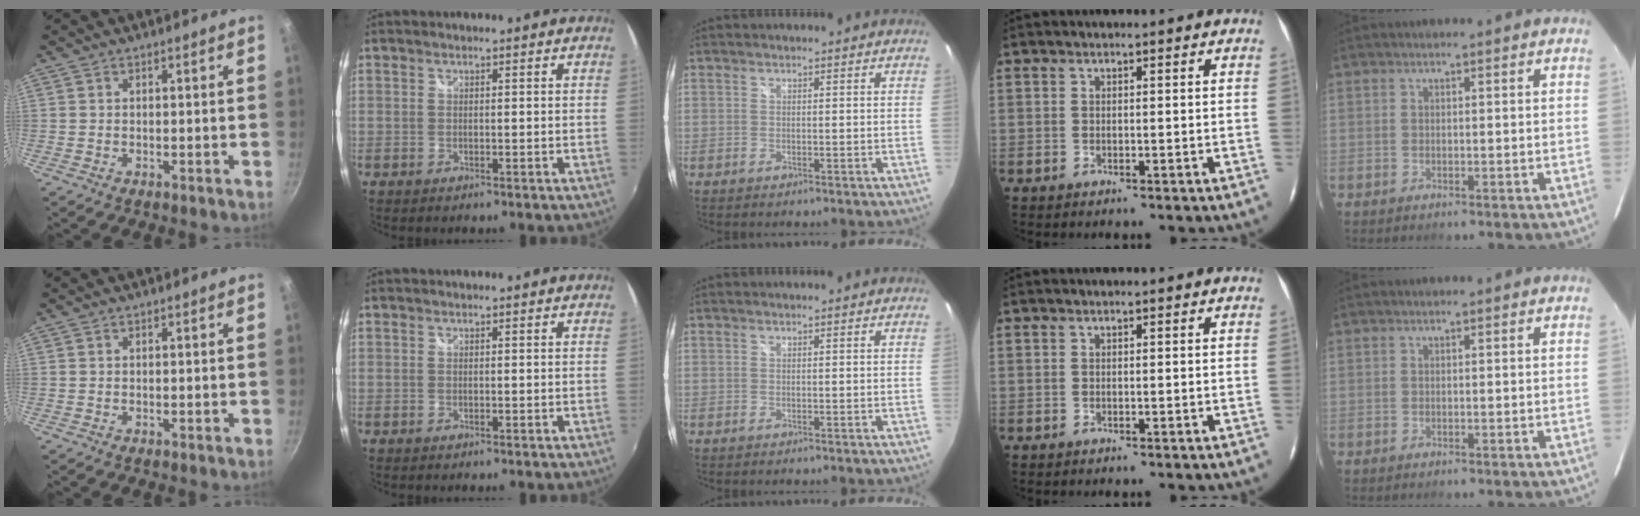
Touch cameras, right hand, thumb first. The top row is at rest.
{}